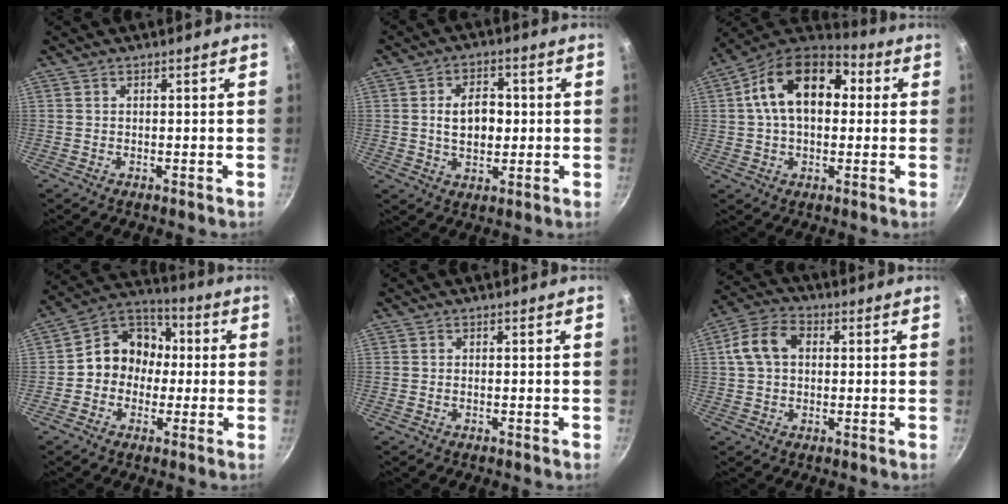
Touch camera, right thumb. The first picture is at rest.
{"total": 8.2, "force": [0.4, 5.3, 6.3], "torque": [-0.080, 0.006, 0.008]}
{"total": 17.3, "force": [3.1, 11.0, 13.0], "torque": [-0.195, 0.030, 0.041]}
{"total": 12.2, "force": [-0.5, 10.3, 6.5], "torque": [-0.064, 0.036, -0.024]}
{"total": 0.5, "force": [-0.1, 0.3, 0.3], "torque": [-0.011, 0.007, 0.002]}
{"total": 8.4, "force": [1.4, 6.0, 5.8], "torque": [-0.111, 0.025, 0.020]}